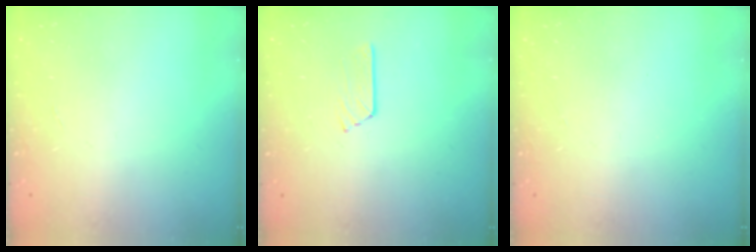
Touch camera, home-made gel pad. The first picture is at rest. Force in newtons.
{"total": 5.6, "press": 5.6, "slide": 0.6}
{"total": 0.0}